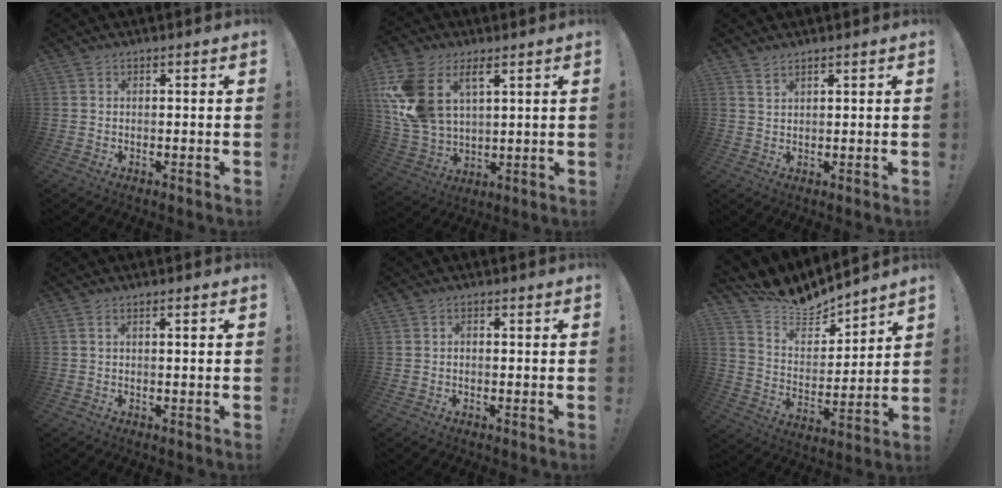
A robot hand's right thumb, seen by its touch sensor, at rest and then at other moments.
{"total": 15.6, "force": [7.0, 10.0, 9.7], "torque": [-0.202, -0.031, 0.135]}
{"total": 2.0, "force": [1.7, 0.5, 0.9], "torque": [-0.017, -0.010, 0.031]}
{"total": 1.4, "force": [0.1, 0.1, 1.4], "torque": [-0.028, 0.001, 0.003]}
{"total": 1.2, "force": [-0.8, 0.6, 0.7], "torque": [-0.019, 0.008, -0.013]}
{"total": 8.7, "force": [8.5, 2.1, 0.4], "torque": [-0.033, -0.085, 0.154]}